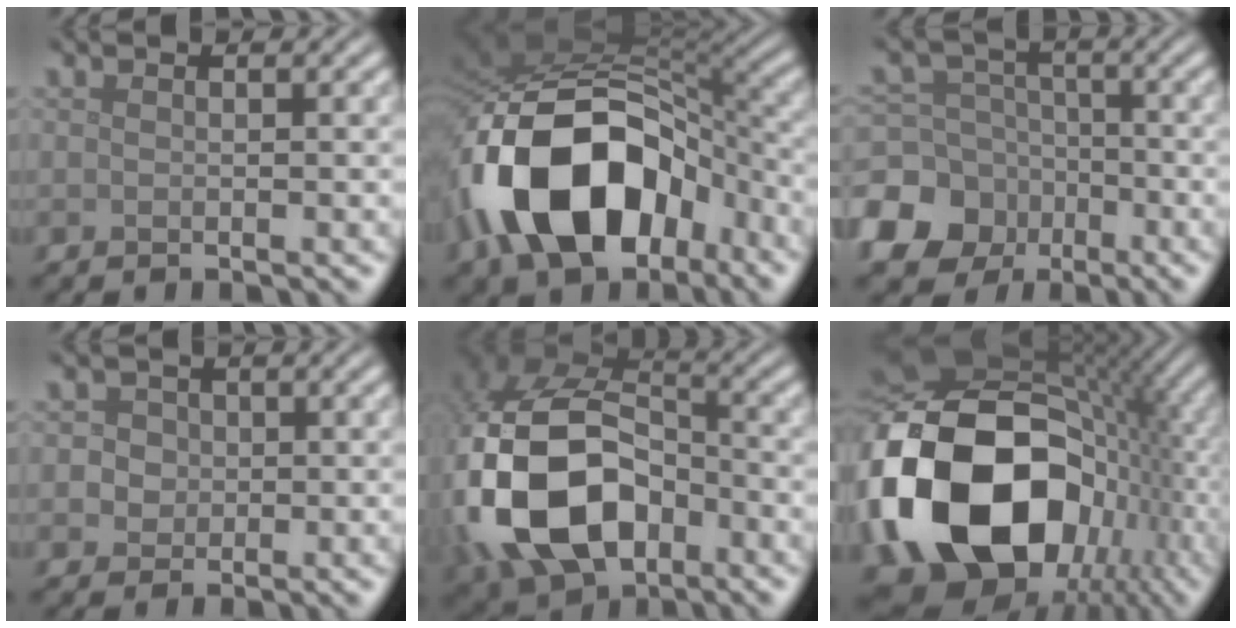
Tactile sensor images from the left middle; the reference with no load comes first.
{"total": 16.5, "force": [-5.6, 10.6, 11.4], "torque": [-0.215, -0.014, -0.100]}
{"total": 11.8, "force": [-5.8, 9.9, 2.9], "torque": [-0.080, -0.042, -0.122]}
{"total": 4.0, "force": [1.0, 3.5, 1.6], "torque": [-0.011, 0.020, 0.005]}
{"total": 14.9, "force": [-4.4, 10.2, 9.9], "torque": [-0.241, -0.026, -0.083]}
{"total": 21.7, "force": [-3.7, 15.9, 14.3], "torque": [-0.323, -0.033, -0.051]}